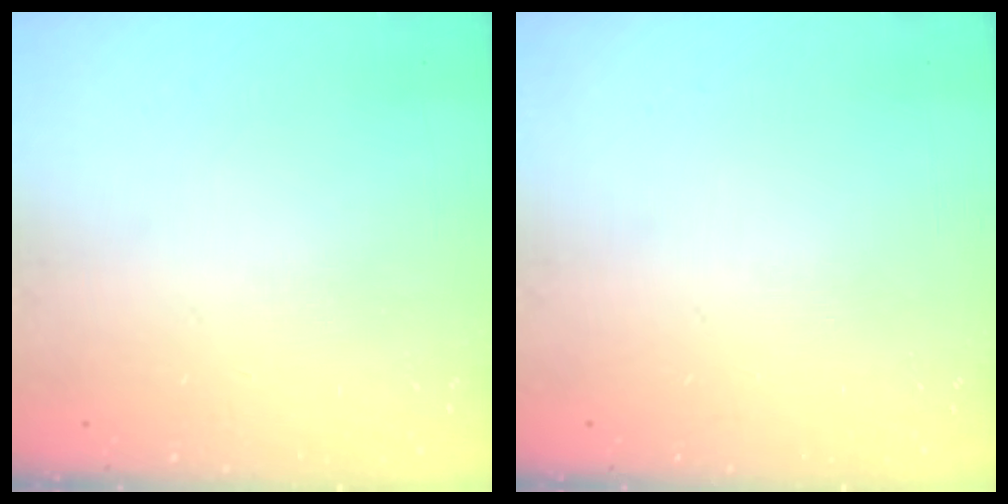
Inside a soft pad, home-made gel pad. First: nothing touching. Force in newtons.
{"total": 0.0}